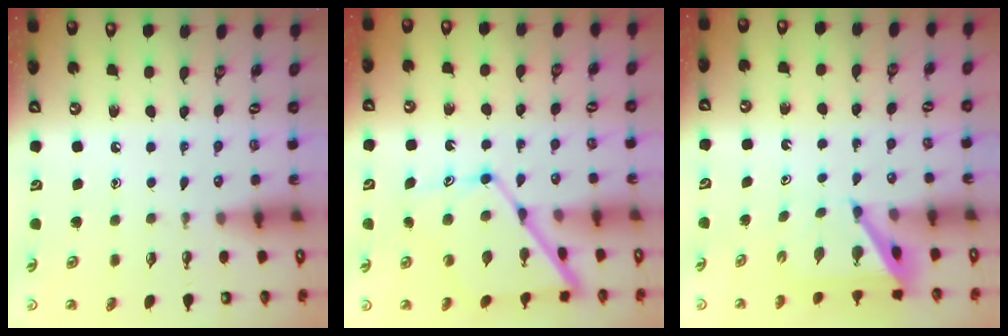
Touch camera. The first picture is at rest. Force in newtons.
{"total": 13.9, "press": 13.9, "slide": 1.0}
{"total": 5.9, "press": 5.9, "slide": 0.3}